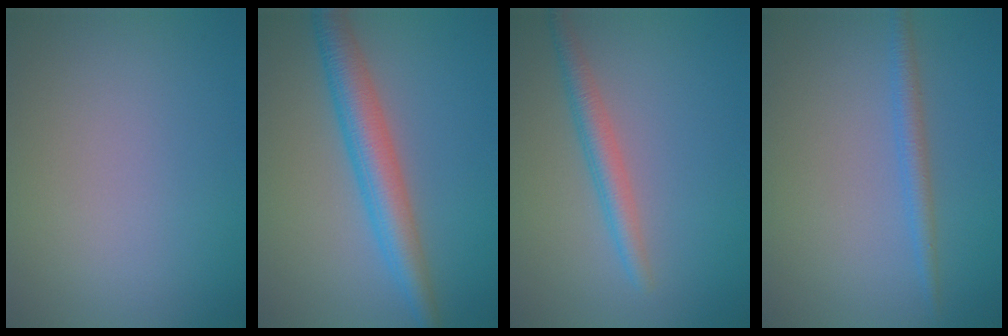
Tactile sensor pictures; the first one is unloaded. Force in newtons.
{"total": 4.8, "press": 4.8, "slide": 0.0}
{"total": 2.5, "press": 2.5, "slide": 0.0}
{"total": 1.8, "press": 1.8, "slide": 0.1}